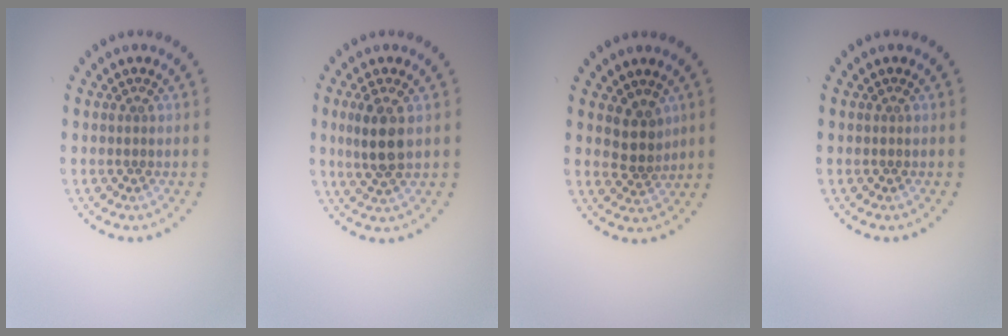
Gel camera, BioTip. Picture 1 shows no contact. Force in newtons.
{"total": 3.5, "press": 3.4, "slide": 0.9}
{"total": 2.5, "press": 2.0, "slide": 1.4}
{"total": 0.0}